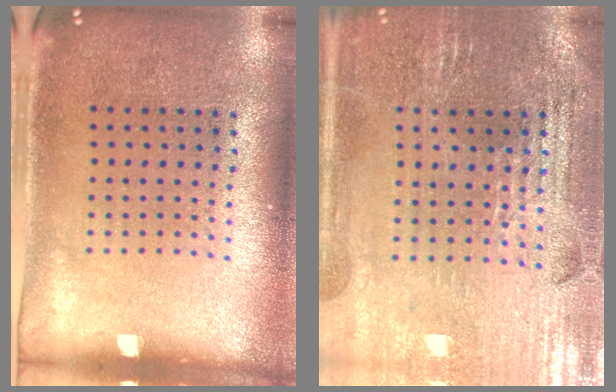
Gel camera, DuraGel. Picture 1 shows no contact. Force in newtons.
{"total": 2.8, "press": 2.8, "slide": 0.5}